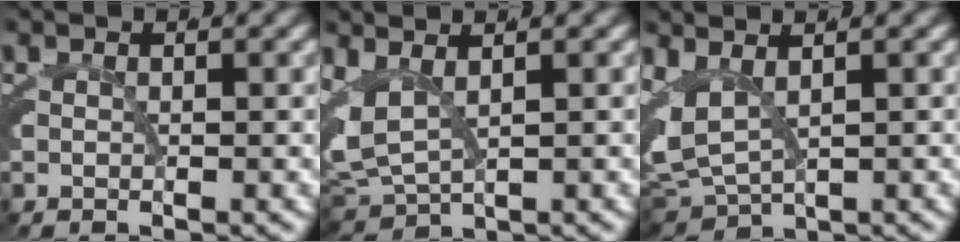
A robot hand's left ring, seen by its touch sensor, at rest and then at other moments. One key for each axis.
{"total": 7.3, "fx": 0.2, "fy": 6.2, "fz": 3.9, "tx": -0.118, "ty": -0.028, "tz": 0.010}
{"total": 8.4, "fx": -0.4, "fy": 7.1, "fz": 4.4, "tx": -0.131, "ty": -0.035, "tz": 0.001}